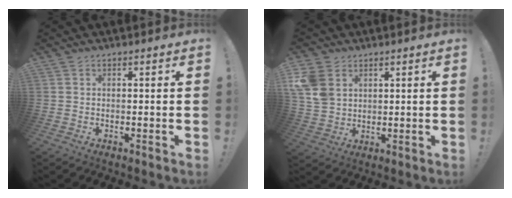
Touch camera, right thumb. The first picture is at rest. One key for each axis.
{"total": 6.8, "fx": 3.0, "fy": 5.1, "fz": 3.4, "tx": -0.072, "ty": -0.006, "tz": 0.059}